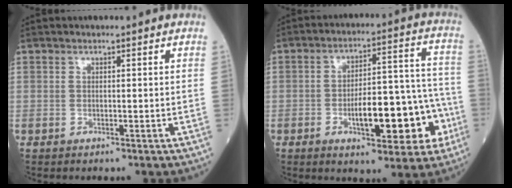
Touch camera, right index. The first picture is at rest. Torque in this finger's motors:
{"motor_torque": [0.39, -0.22, 0.23, 0.10]}